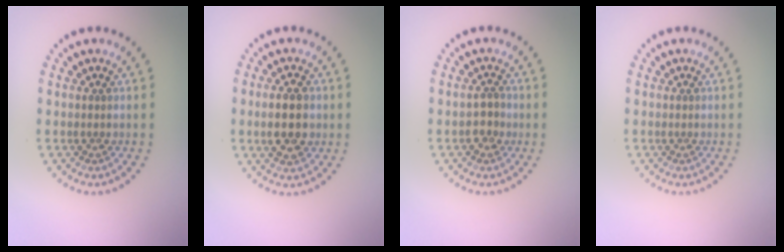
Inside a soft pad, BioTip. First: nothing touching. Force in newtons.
{"total": 4.5, "press": 4.5, "slide": 0.1}
{"total": 1.9, "press": 1.8, "slide": 0.5}
{"total": 0.0}